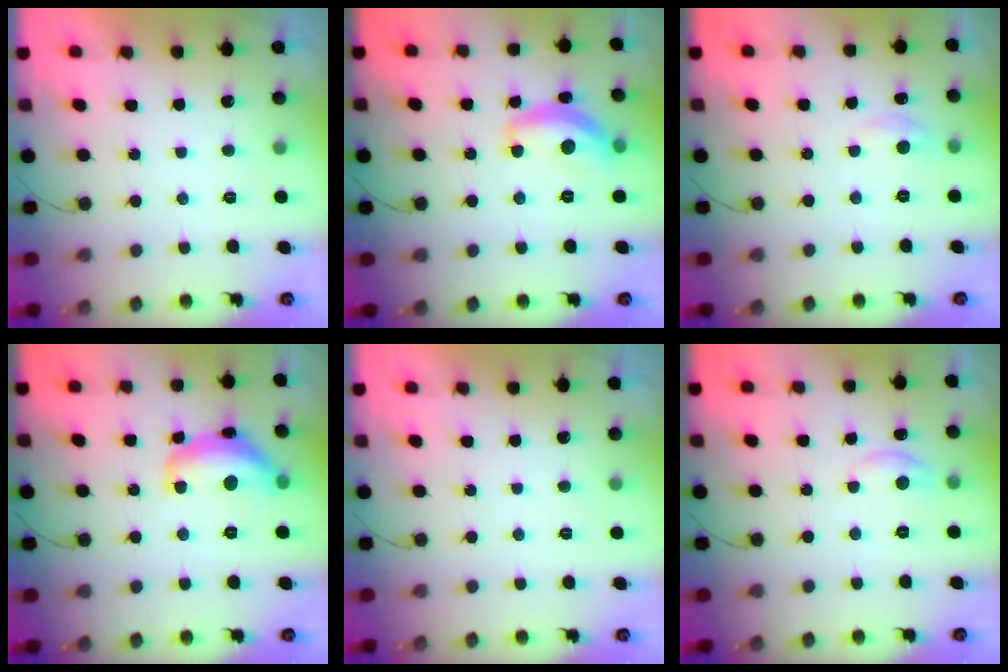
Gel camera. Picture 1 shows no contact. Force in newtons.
{"total": 13.6, "press": 13.6, "slide": 0.7}
{"total": 3.9, "press": 3.8, "slide": 0.5}
{"total": 14.2, "press": 14.2, "slide": 0.9}
{"total": 0.0}
{"total": 4.8, "press": 4.7, "slide": 0.6}